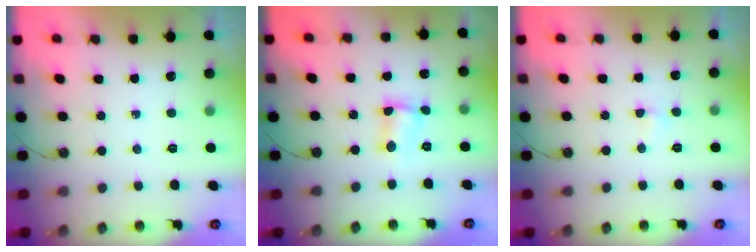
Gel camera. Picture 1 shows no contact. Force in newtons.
{"total": 4.4, "press": 3.1, "slide": 3.2}
{"total": 2.8, "press": 2.7, "slide": 0.5}